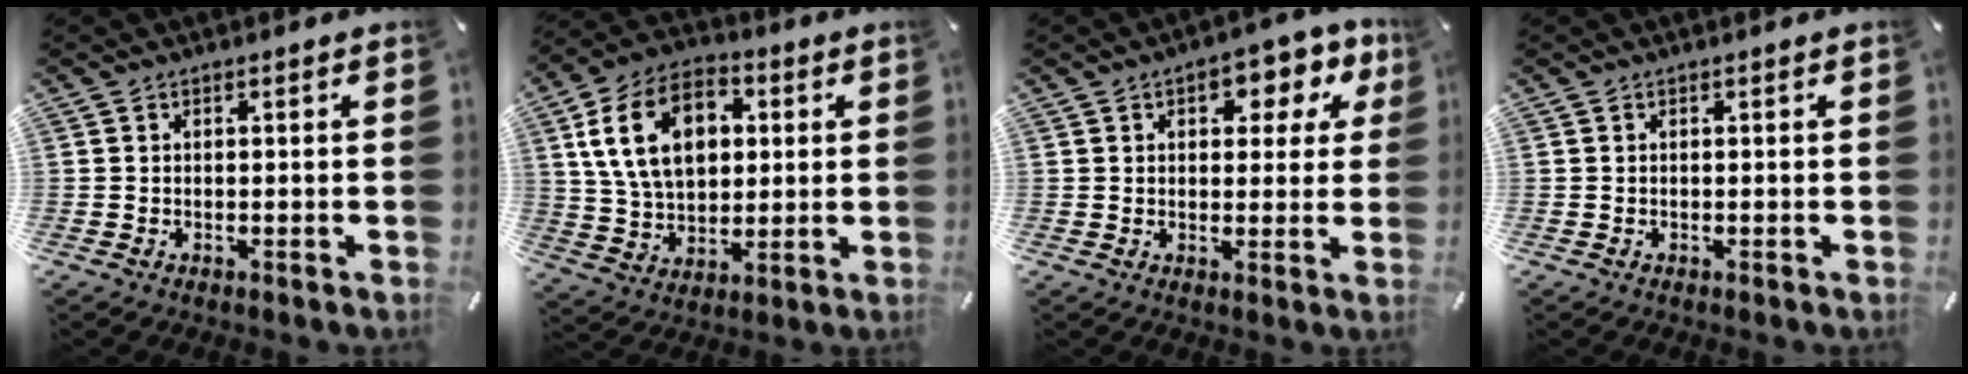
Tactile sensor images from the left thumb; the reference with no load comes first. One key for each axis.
{"total": 16.4, "fx": 4.1, "fy": 11.7, "fz": 10.7, "tx": -0.211, "ty": 0.013, "tz": 0.074}
{"total": 8.0, "fx": 3.4, "fy": 5.0, "fz": 5.2, "tx": -0.050, "ty": -0.015, "tz": 0.048}
{"total": 0.0}